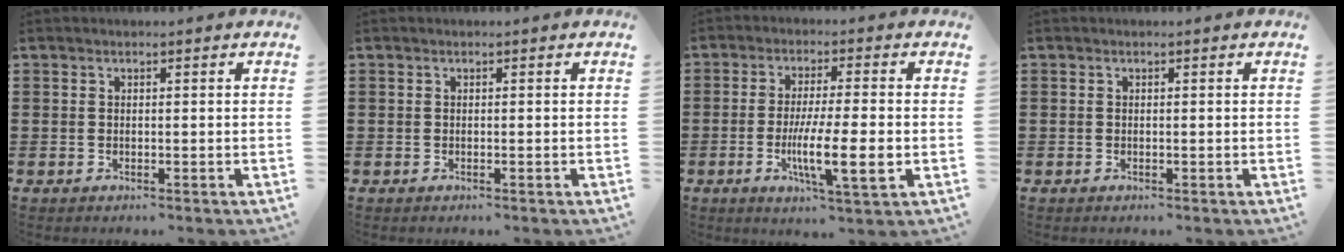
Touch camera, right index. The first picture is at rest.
{"total": 0.0}
{"total": 10.0, "force": [-2.1, 1.4, 9.6], "torque": [-0.178, -0.017, -0.036]}
{"total": 0.0}